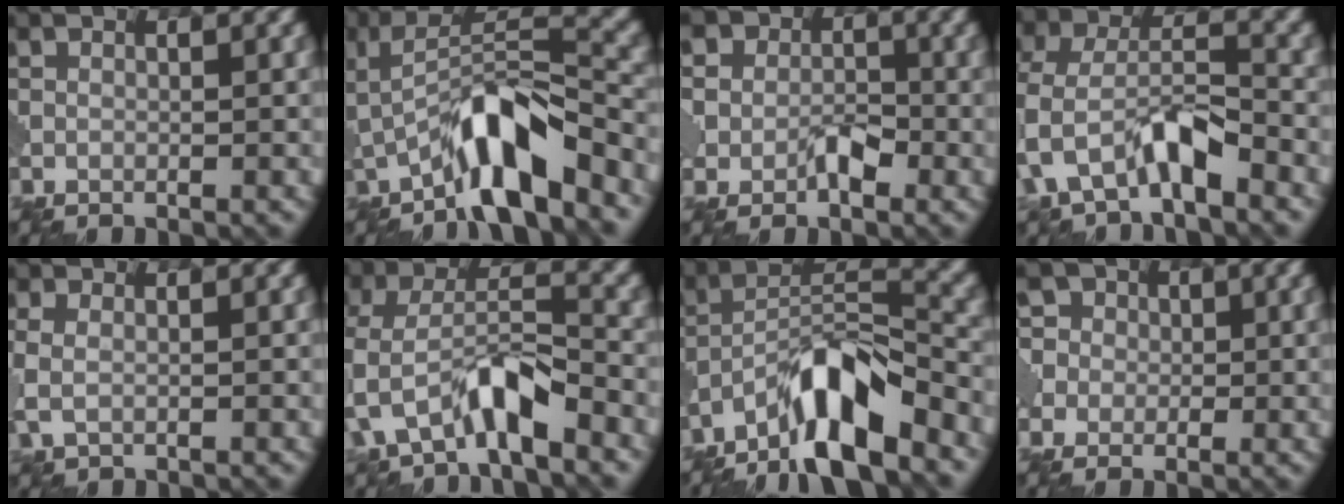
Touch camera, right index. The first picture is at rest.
{"total": 7.4, "force": [-4.0, 1.9, 5.9], "torque": [-0.103, 0.013, -0.072]}
{"total": 6.6, "force": [0.2, 5.6, 3.5], "torque": [-0.031, 0.012, -0.023]}
{"total": 6.2, "force": [-2.7, 3.1, 4.7], "torque": [-0.097, 0.002, -0.055]}
{"total": 2.1, "force": [0.1, 1.4, 1.6], "torque": [-0.041, -0.002, 0.002]}
{"total": 6.6, "force": [-3.3, 2.6, 5.0], "torque": [-0.106, 0.003, -0.064]}
{"total": 9.1, "force": [-6.4, 2.2, 6.1], "torque": [-0.101, 0.013, -0.122]}
{"total": 7.0, "force": [2.0, 6.0, 3.0], "torque": [-0.058, 0.038, -0.003]}